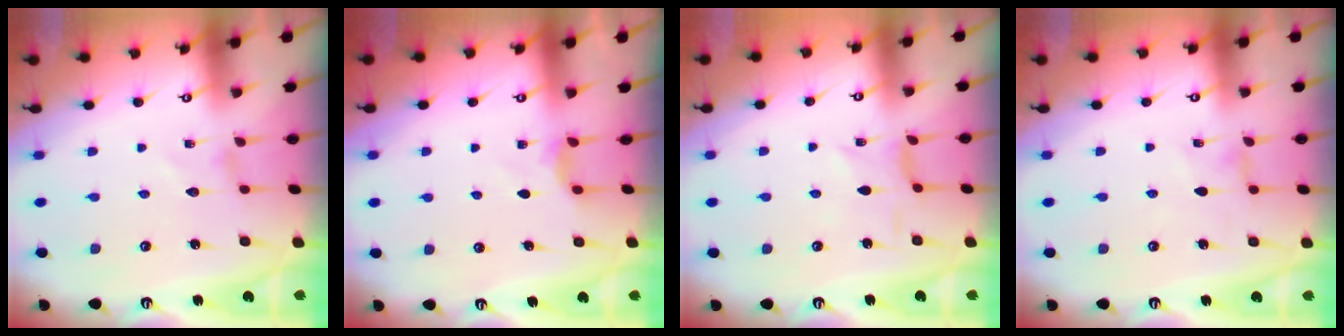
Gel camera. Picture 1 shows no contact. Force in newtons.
{"total": 2.5, "press": 2.5, "slide": 0.4}
{"total": 1.2, "press": 1.2, "slide": 0.2}
{"total": 0.0}